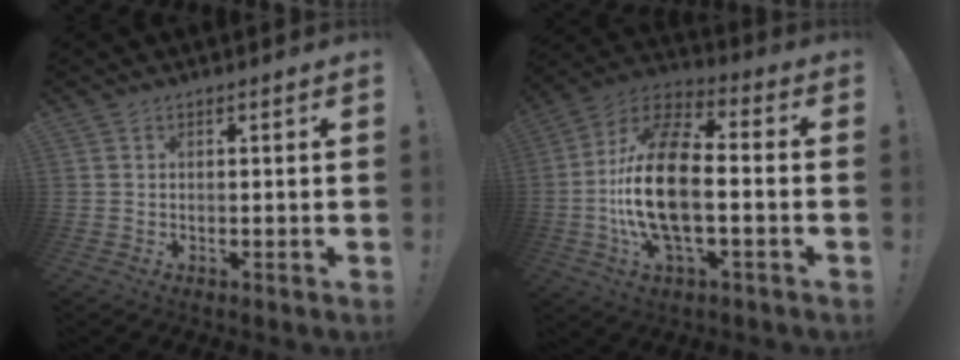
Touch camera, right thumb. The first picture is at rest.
{"total": 19.8, "force": [-2.3, 9.3, 17.3], "torque": [-0.337, 0.015, -0.041]}